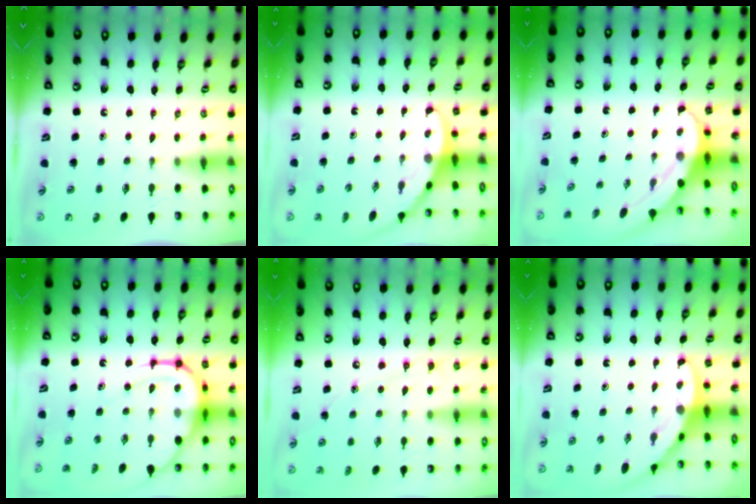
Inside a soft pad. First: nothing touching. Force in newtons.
{"total": 3.5, "press": 3.5, "slide": 0.1}
{"total": 5.2, "press": 5.2, "slide": 0.6}
{"total": 14.3, "press": 14.2, "slide": 1.4}
{"total": 8.5, "press": 8.5, "slide": 0.6}
{"total": 3.8, "press": 3.8, "slide": 0.2}